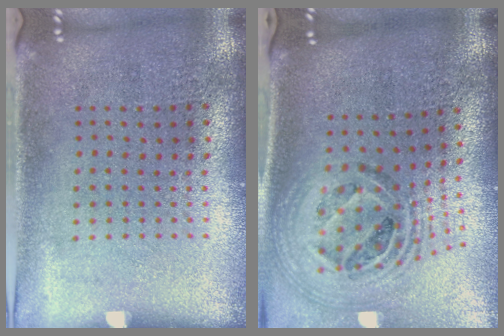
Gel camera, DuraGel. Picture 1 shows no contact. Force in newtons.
{"total": 1.9, "press": 1.6, "slide": 1.1}